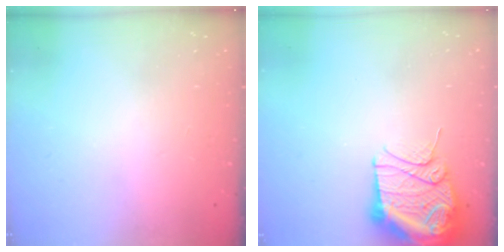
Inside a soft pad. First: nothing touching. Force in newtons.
{"total": 14.0, "press": 13.9, "slide": 1.7}